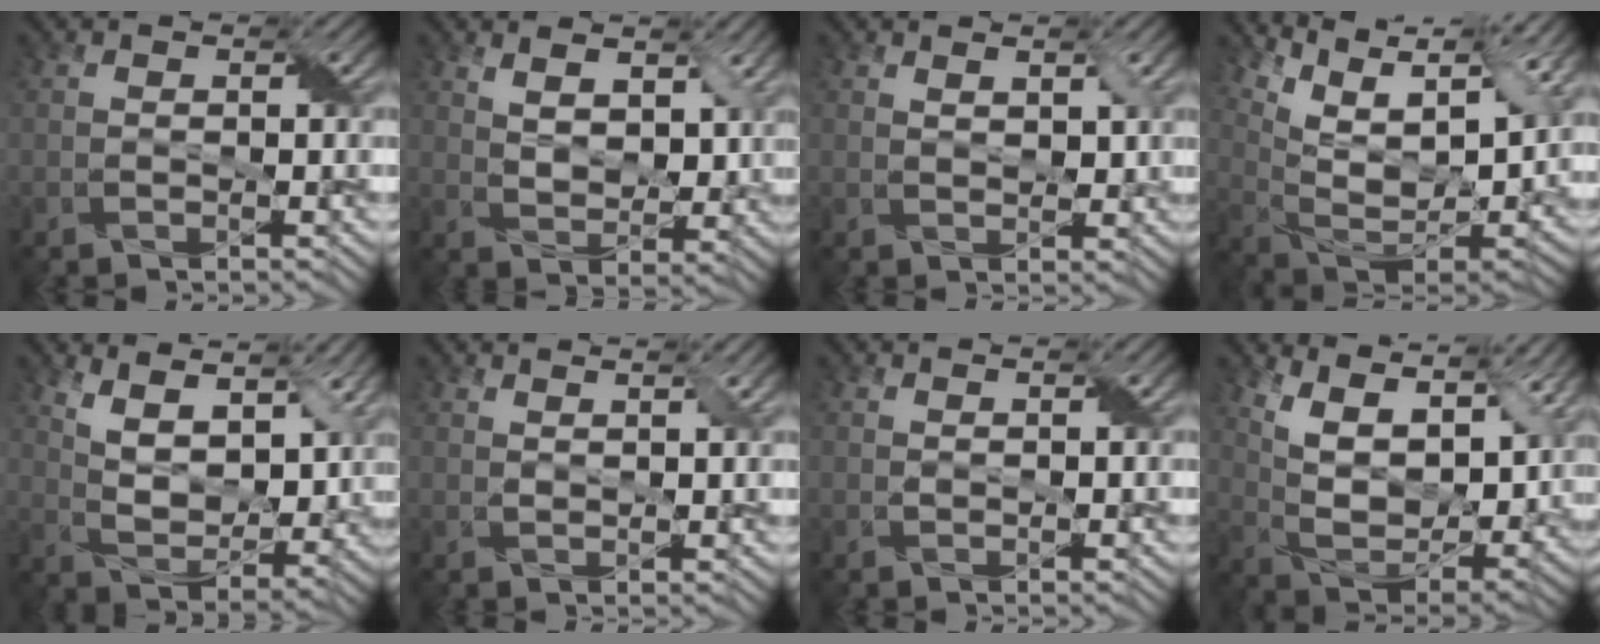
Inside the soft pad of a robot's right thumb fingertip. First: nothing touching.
{"total": 5.5, "force": [3.2, 2.9, 3.5], "torque": [-0.074, -0.010, 0.059]}
{"total": 2.0, "force": [1.1, 0.9, 1.4], "torque": [-0.025, -0.005, 0.024]}
{"total": 15.5, "force": [9.3, 6.2, 10.7], "torque": [-0.220, 0.022, 0.144]}
{"total": 10.4, "force": [5.9, 4.8, 7.1], "torque": [-0.150, -0.003, 0.103]}
{"total": 2.4, "force": [1.9, 0.4, 1.5], "torque": [-0.021, -0.004, 0.033]}
{"total": 0.8, "force": [0.7, 0.1, 0.3], "torque": [-0.013, 0.001, 0.015]}
{"total": 14.0, "force": [8.6, 5.9, 9.3], "torque": [-0.191, 0.006, 0.138]}